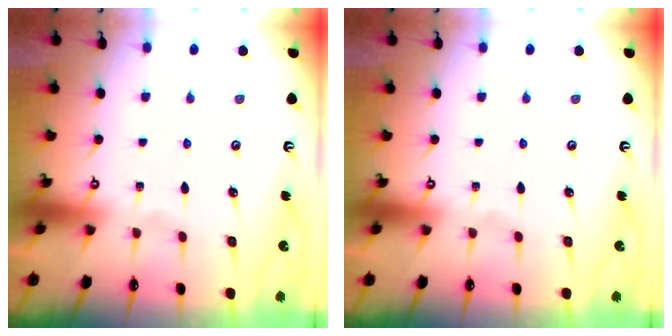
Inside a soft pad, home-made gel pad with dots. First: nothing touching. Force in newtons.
{"total": 0.0}